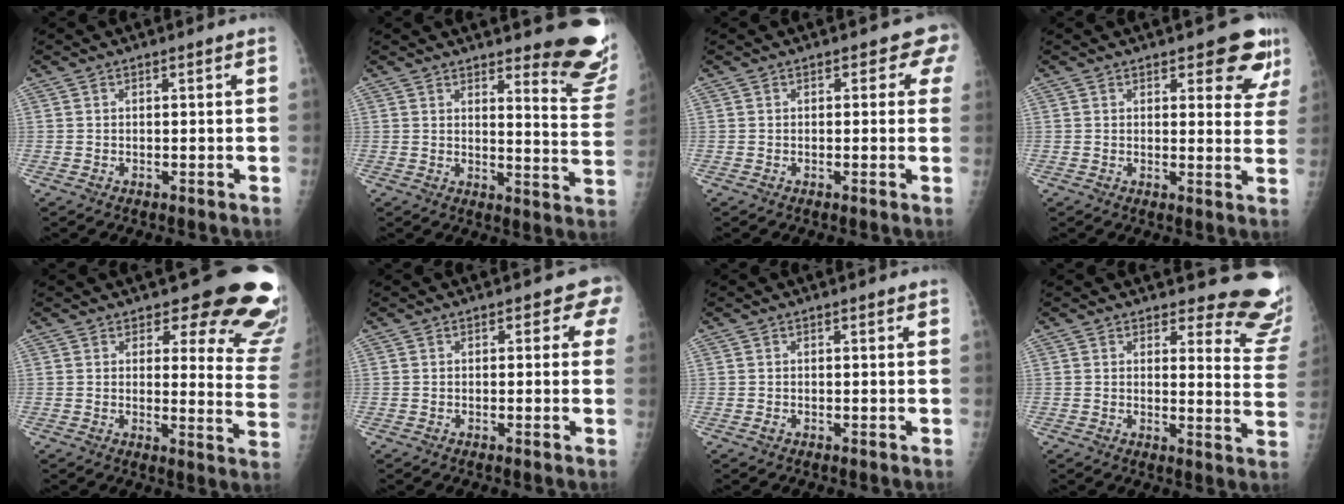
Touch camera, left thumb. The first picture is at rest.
{"total": 13.9, "force": [11.1, 2.9, 7.9], "torque": [-0.060, -0.097, 0.122]}
{"total": 3.7, "force": [1.7, 2.4, 2.2], "torque": [0.017, 0.000, 0.003]}
{"total": 8.0, "force": [5.4, 3.3, 4.9], "torque": [-0.018, -0.030, 0.057]}
{"total": 16.5, "force": [12.8, 6.3, 8.3], "torque": [-0.034, -0.092, 0.121]}
{"total": 3.0, "force": [1.2, 2.0, 1.9], "torque": [0.016, 0.004, 0.000]}
{"total": 0.6, "force": [0.0, 0.4, 0.4], "torque": [-0.004, 0.000, 0.001]}
{"total": 12.7, "force": [12.0, 3.4, 2.1], "torque": [0.025, -0.130, 0.103]}